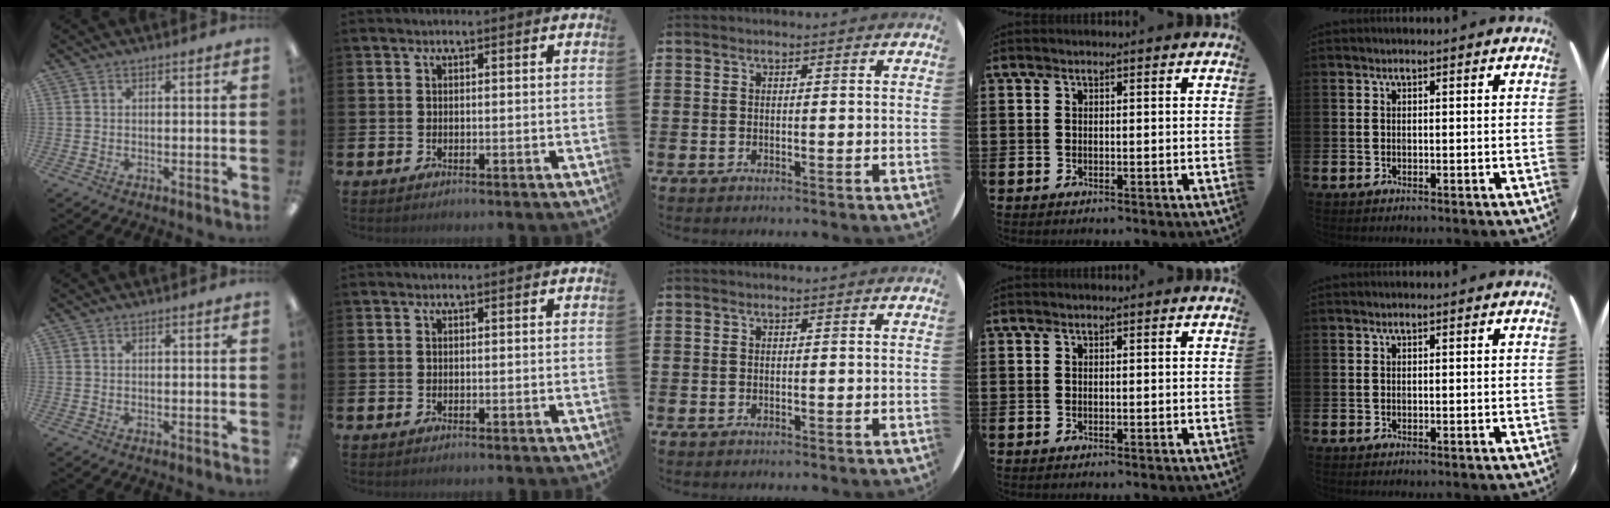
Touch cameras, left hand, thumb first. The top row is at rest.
{}